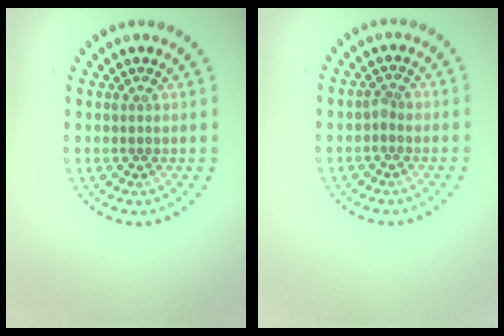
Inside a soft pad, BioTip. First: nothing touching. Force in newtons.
{"total": 0.8, "press": 0.6, "slide": 0.5}